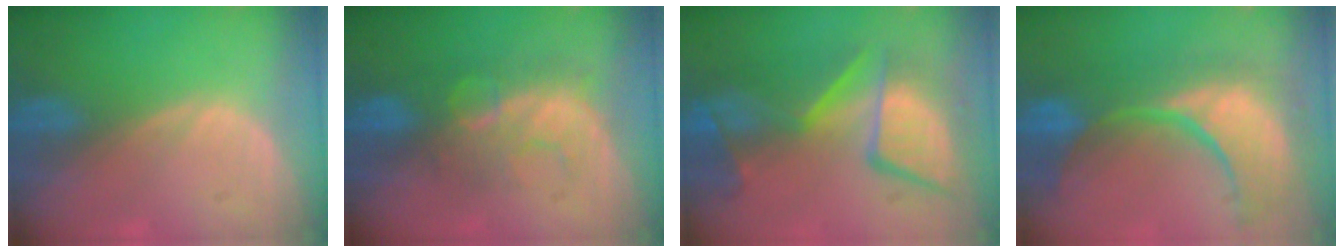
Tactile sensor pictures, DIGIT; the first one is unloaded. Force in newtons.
{"total": 7.9, "press": 7.5, "slide": 2.7}
{"total": 11.5, "press": 10.7, "slide": 4.4}
{"total": 13.2, "press": 11.6, "slide": 6.2}